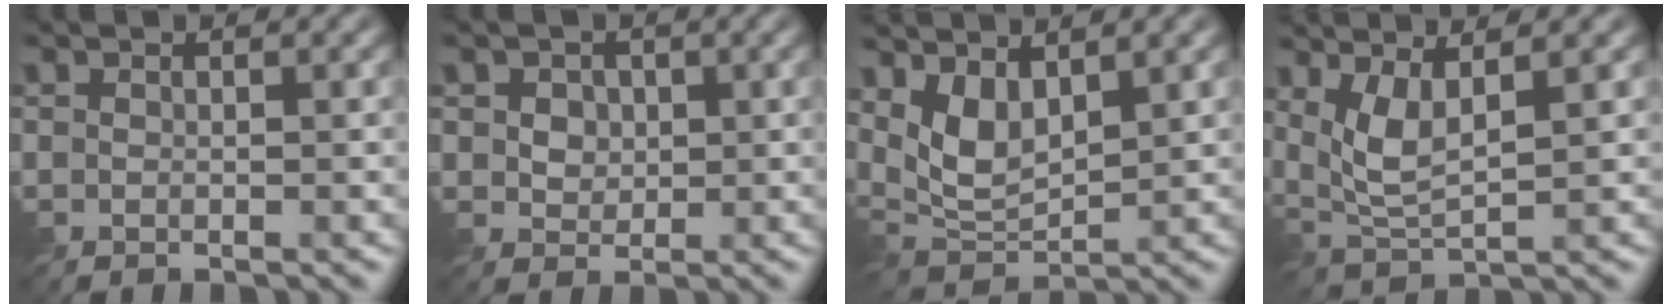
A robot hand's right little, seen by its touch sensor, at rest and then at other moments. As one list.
[{"total": 2.5, "force": [0.6, 2.0, 1.3], "torque": [-0.038, 0.001, 0.018]}, {"total": 4.3, "force": [2.0, 2.0, 3.3], "torque": [-0.076, -0.013, 0.042]}, {"total": 3.8, "force": [1.4, 1.0, 3.5], "torque": [-0.082, -0.008, 0.034]}]